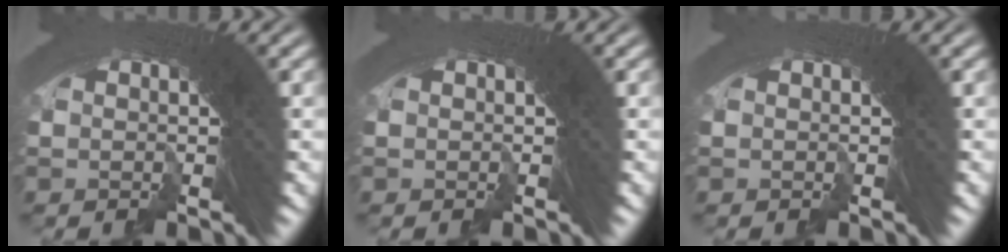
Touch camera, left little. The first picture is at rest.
{"total": 0.0}
{"total": 0.0}